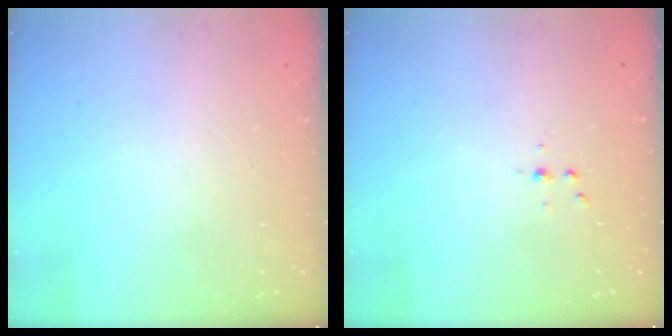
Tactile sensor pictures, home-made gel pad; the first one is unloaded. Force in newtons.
{"total": 2.8, "press": 2.8, "slide": 0.4}